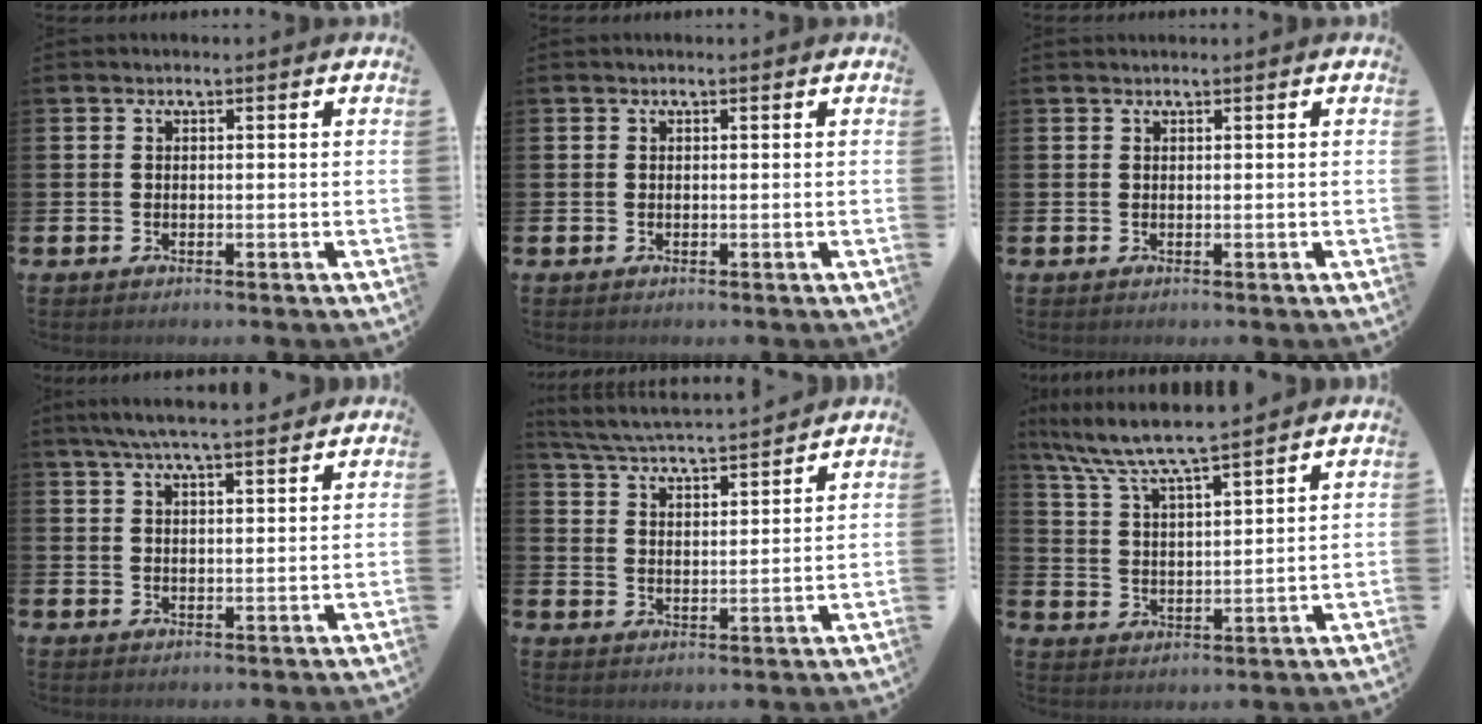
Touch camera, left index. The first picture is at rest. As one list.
[{"total": 0.0}, {"total": 0.0}, {"total": 5.8, "force": [5.3, 0.5, 2.3], "torque": [-0.054, -0.014, 0.096]}, {"total": 4.8, "force": [4.7, 0.1, 1.0], "torque": [-0.047, -0.034, 0.080]}, {"total": 7.7, "force": [7.2, 0.3, 2.8], "torque": [-0.083, -0.040, 0.126]}]